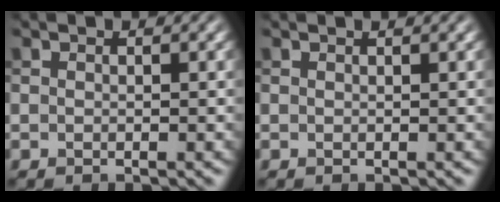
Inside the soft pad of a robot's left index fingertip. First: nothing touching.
{"total": 0.8, "force": [0.6, 0.1, 0.5], "torque": [-0.002, 0.002, 0.006]}